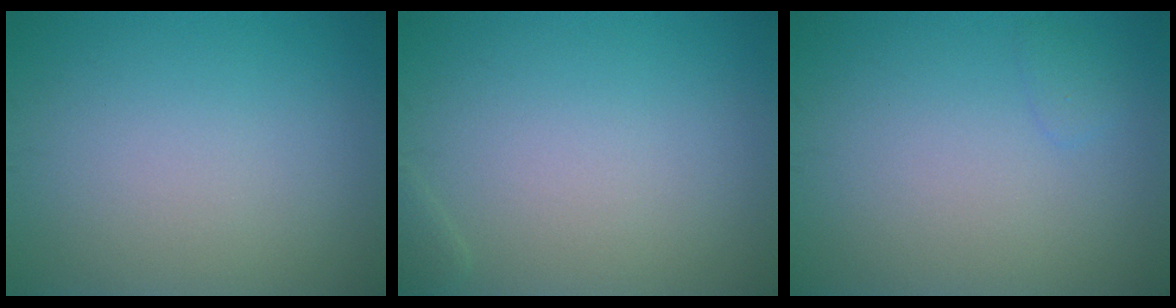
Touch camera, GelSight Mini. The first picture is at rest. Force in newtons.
{"total": 0.5, "press": 0.5, "slide": 0.1}
{"total": 0.8, "press": 0.8, "slide": 0.0}